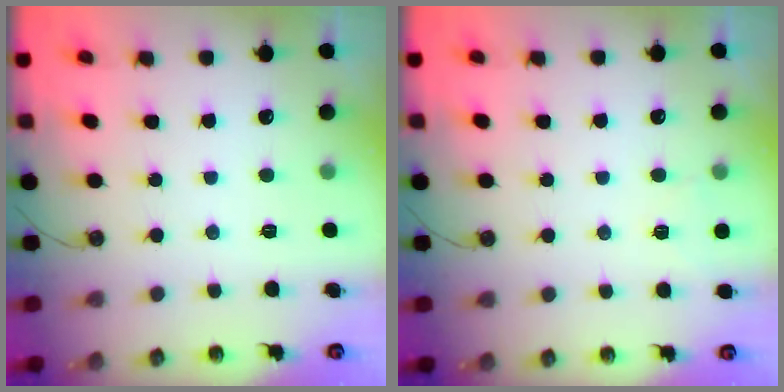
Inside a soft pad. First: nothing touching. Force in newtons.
{"total": 3.5, "press": 3.5, "slide": 0.2}